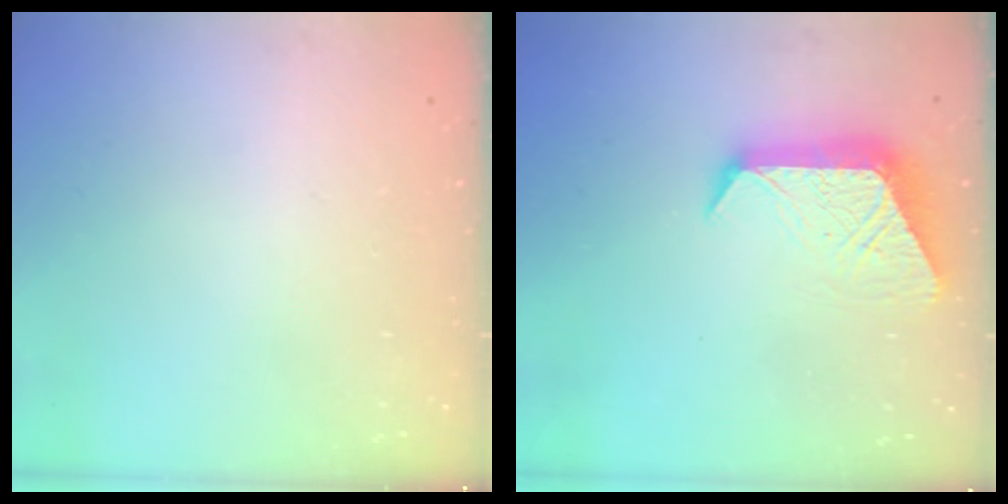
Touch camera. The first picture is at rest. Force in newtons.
{"total": 10.8, "press": 10.8, "slide": 1.0}